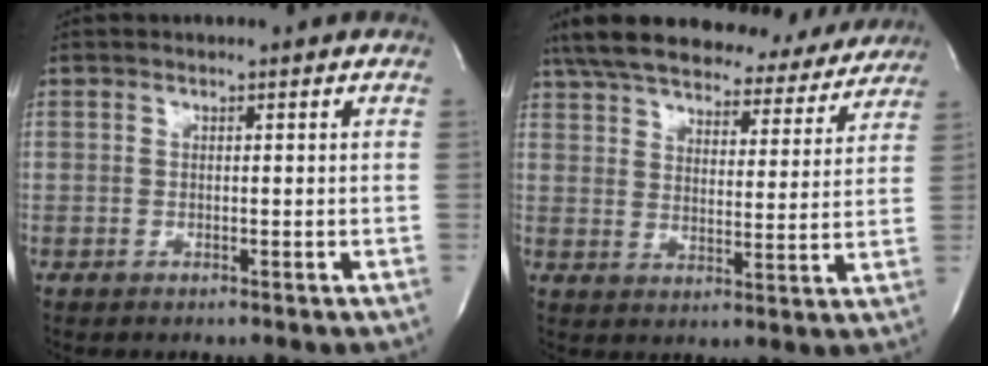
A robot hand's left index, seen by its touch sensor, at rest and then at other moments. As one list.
[{"total": 24.9, "force": [21.9, 6.9, 9.8], "torque": [-0.164, 0.018, 0.294]}]